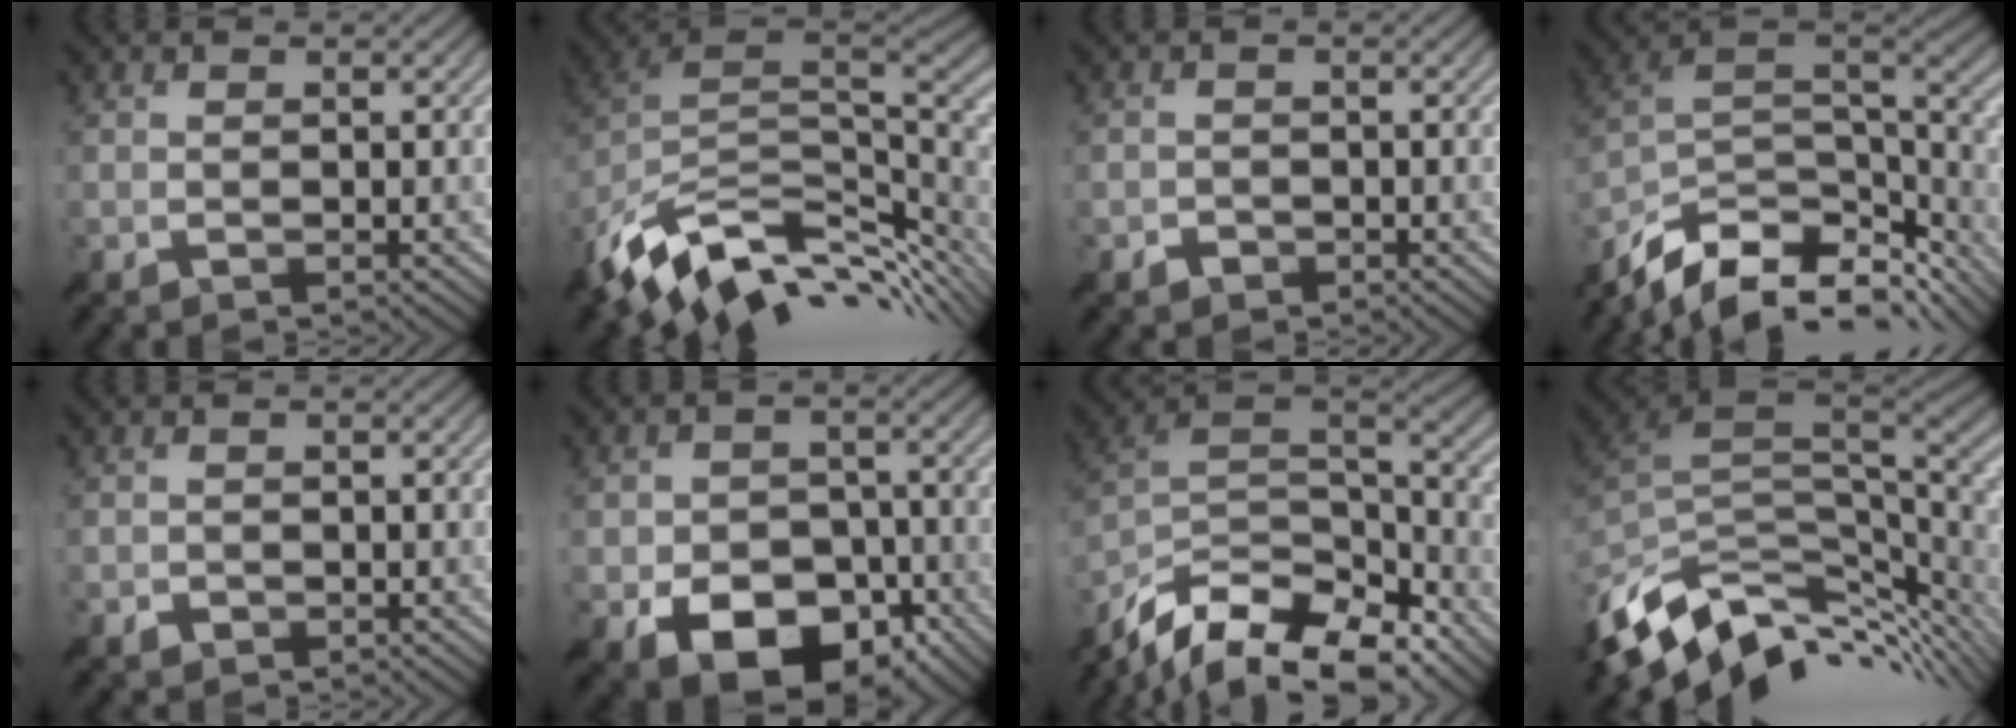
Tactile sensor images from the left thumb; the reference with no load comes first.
{"total": 14.3, "force": [-5.1, 8.2, 10.5], "torque": [-0.232, -0.013, -0.092]}
{"total": 1.3, "force": [-0.7, 1.0, 0.2], "torque": [0.000, 0.004, -0.018]}
{"total": 14.3, "force": [-9.3, 6.9, 8.4], "torque": [-0.212, -0.021, -0.146]}
{"total": 0.9, "force": [-0.3, 0.8, 0.1], "torque": [0.002, 0.000, -0.010]}
{"total": 11.4, "force": [-5.3, 7.4, 6.9], "torque": [-0.123, -0.021, -0.089]}
{"total": 16.8, "force": [-12.4, 6.6, 9.2], "torque": [-0.231, -0.023, -0.205]}
{"total": 12.0, "force": [-4.4, 6.4, 9.2], "torque": [-0.198, -0.019, -0.069]}